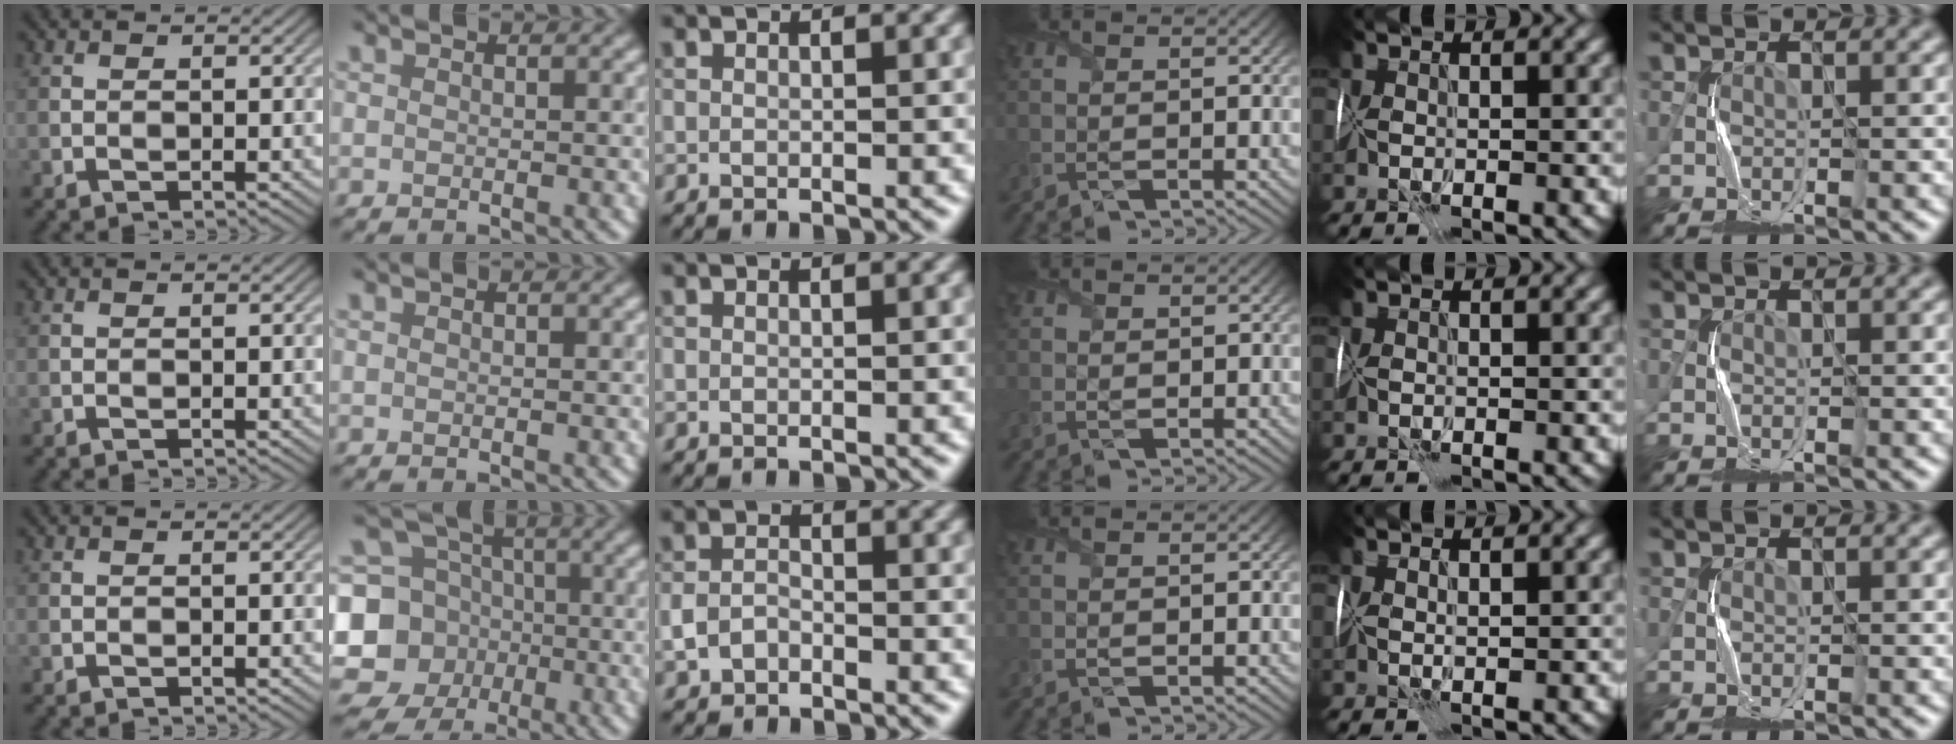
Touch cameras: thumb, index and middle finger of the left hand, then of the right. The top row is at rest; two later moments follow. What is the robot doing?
{"motion": "wrap", "object": "cellophane"}